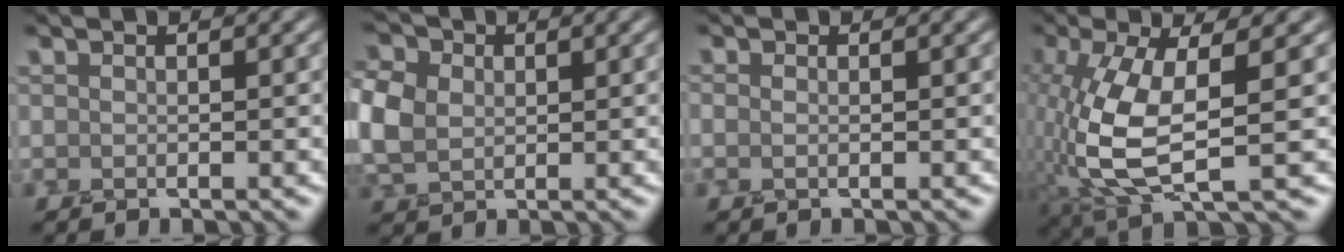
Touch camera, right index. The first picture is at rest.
{"total": 5.5, "force": [0.8, 4.3, 3.3], "torque": [-0.102, 0.015, 0.015]}
{"total": 0.6, "force": [-0.1, 0.3, 0.6], "torque": [-0.015, -0.007, -0.006]}
{"total": 9.1, "force": [-0.2, 3.1, 8.6], "torque": [-0.197, -0.007, -0.002]}